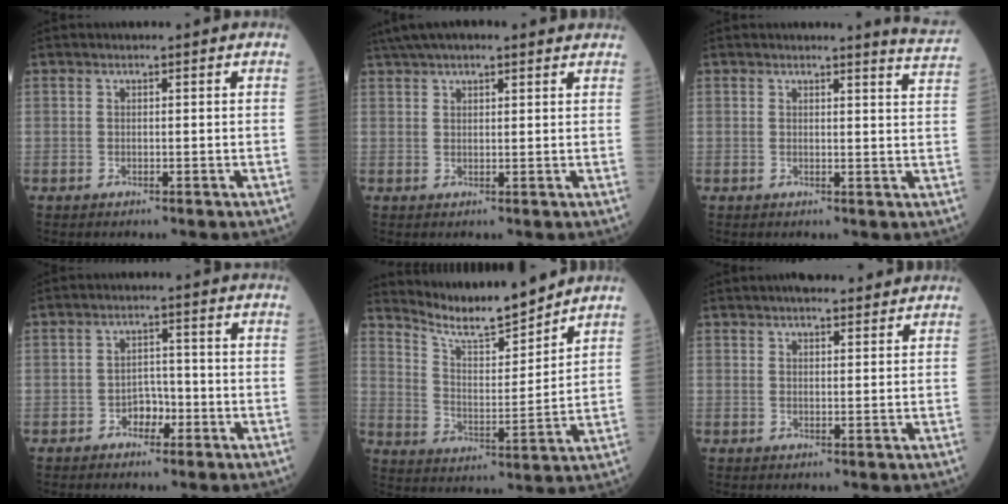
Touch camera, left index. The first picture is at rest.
{"total": 8.9, "force": [7.1, 1.9, 4.9], "torque": [-0.081, 0.046, 0.110]}
{"total": 4.4, "force": [4.3, -1.0, 0.3], "torque": [-0.008, -0.044, 0.029]}
{"total": 2.9, "force": [-1.7, 1.8, 1.5], "torque": [-0.015, 0.006, -0.032]}
{"total": 10.8, "force": [10.4, 0.2, 3.0], "torque": [-0.064, -0.007, 0.188]}
{"total": 6.0, "force": [5.2, 1.3, 2.7], "torque": [-0.035, 0.022, 0.073]}